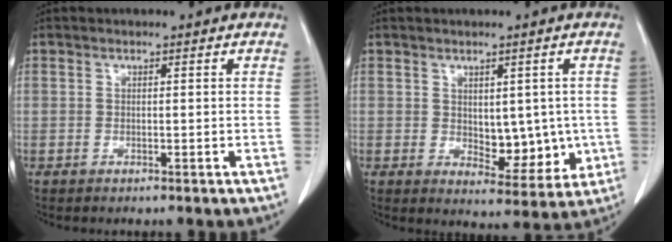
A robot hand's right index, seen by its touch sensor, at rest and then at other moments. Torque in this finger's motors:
{"motor_torque": [0.12, 0.03, 0.15, 0.01]}